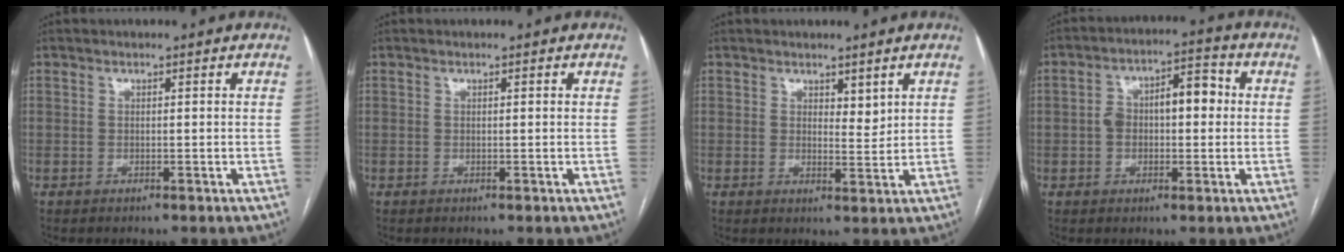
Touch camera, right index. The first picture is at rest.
{"total": 0.0}
{"total": 2.5, "force": [1.6, 1.1, 1.5], "torque": [-0.021, -0.011, 0.031]}
{"total": 8.8, "force": [0.5, 4.3, 7.6], "torque": [-0.131, 0.040, 0.010]}